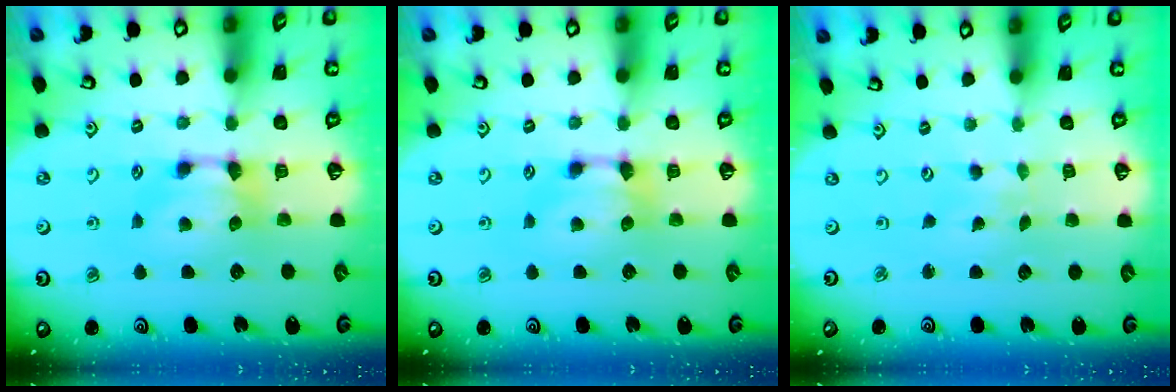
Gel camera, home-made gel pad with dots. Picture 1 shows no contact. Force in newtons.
{"total": 0.0}
{"total": 5.1, "press": 5.0, "slide": 0.3}